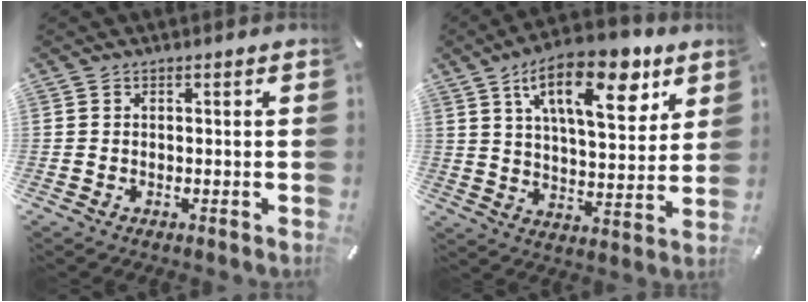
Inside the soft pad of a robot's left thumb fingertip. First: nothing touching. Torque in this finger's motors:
{"motor_torque": [2.50, 2.50, 1.92, -0.85, 0.39]}